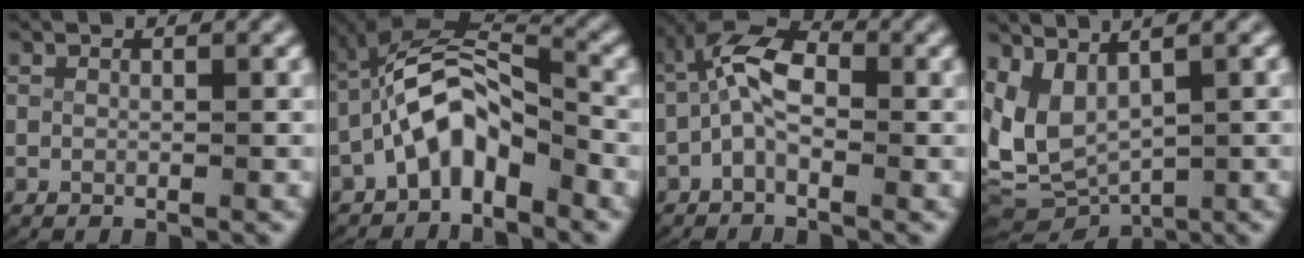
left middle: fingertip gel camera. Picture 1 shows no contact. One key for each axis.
{"total": 7.8, "fx": -1.4, "fy": 5.4, "fz": 5.5, "tx": -0.110, "ty": -0.012, "tz": -0.025}
{"total": 5.6, "fx": 0.1, "fy": 3.5, "fz": 4.3, "tx": -0.089, "ty": -0.005, "tz": -0.008}
{"total": 10.5, "fx": -0.1, "fy": 8.6, "fz": 6.0, "tx": -0.152, "ty": -0.032, "tz": 0.008}